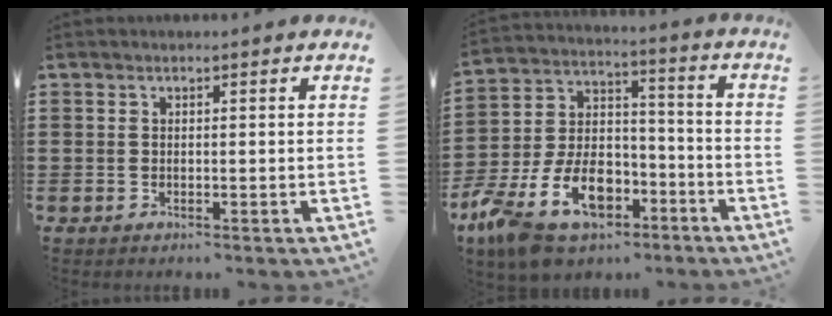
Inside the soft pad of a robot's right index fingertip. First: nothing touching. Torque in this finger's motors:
{"motor_torque": [2.14, 0.00, 1.05, 0.21]}